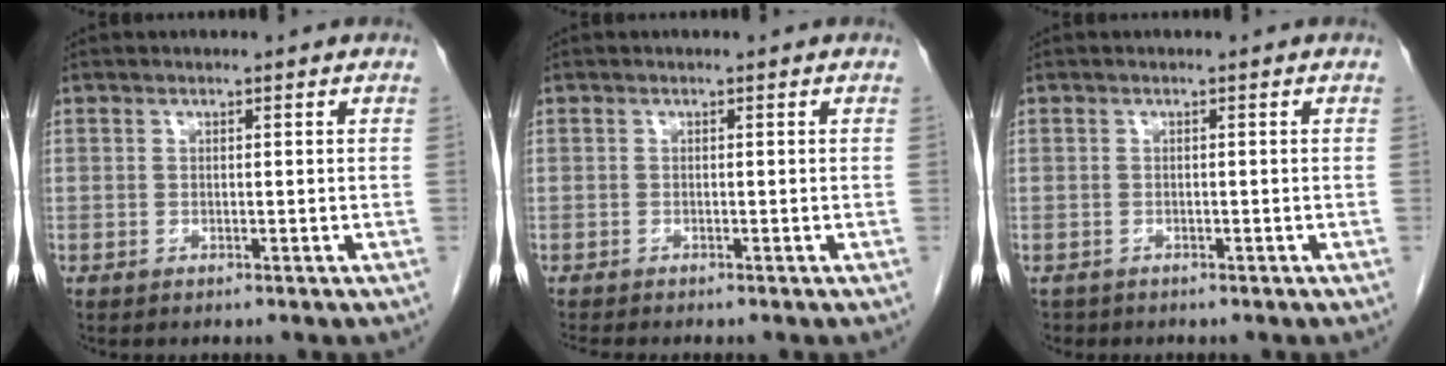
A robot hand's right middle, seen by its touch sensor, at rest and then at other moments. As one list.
[{"total": 1.4, "force": [-1.3, -0.4, 0.4], "torque": [-0.011, -0.005, -0.023]}, {"total": 1.4, "force": [-1.1, 0.9, 0.1], "torque": [-0.012, -0.001, -0.017]}]